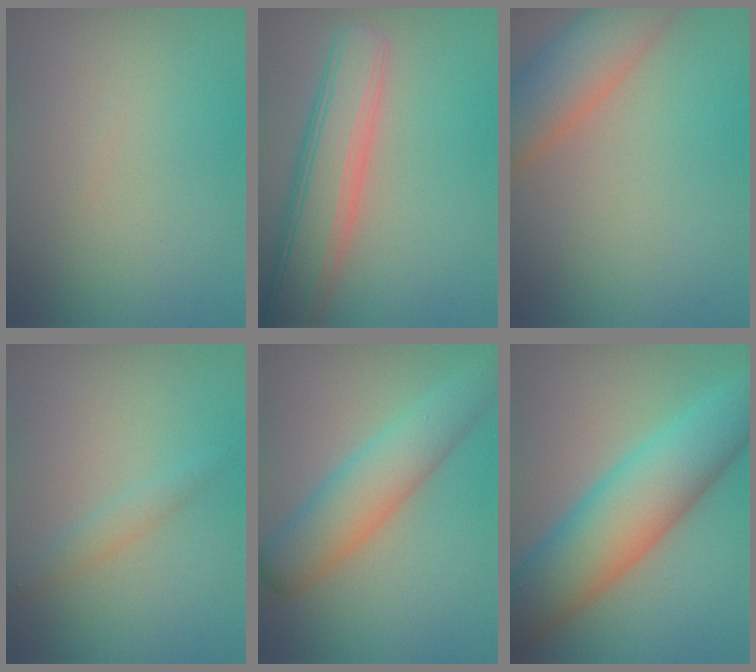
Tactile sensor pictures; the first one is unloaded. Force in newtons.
{"total": 6.7, "press": 6.6, "slide": 0.6}
{"total": 6.9, "press": 6.9, "slide": 0.3}
{"total": 1.3, "press": 1.3, "slide": 0.0}
{"total": 5.6, "press": 5.6, "slide": 0.2}
{"total": 10.5, "press": 10.5, "slide": 0.0}